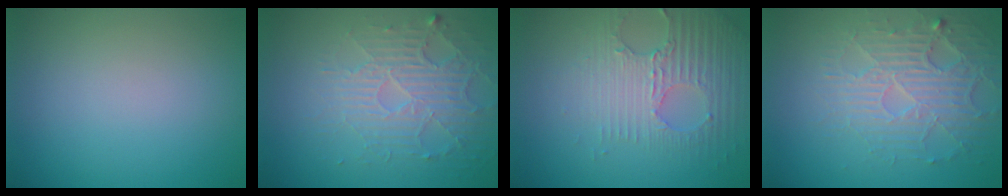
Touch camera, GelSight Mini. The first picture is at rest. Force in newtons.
{"total": 4.0, "press": 3.4, "slide": 2.1}
{"total": 3.8, "press": 3.7, "slide": 0.8}
{"total": 4.4, "press": 3.9, "slide": 2.0}